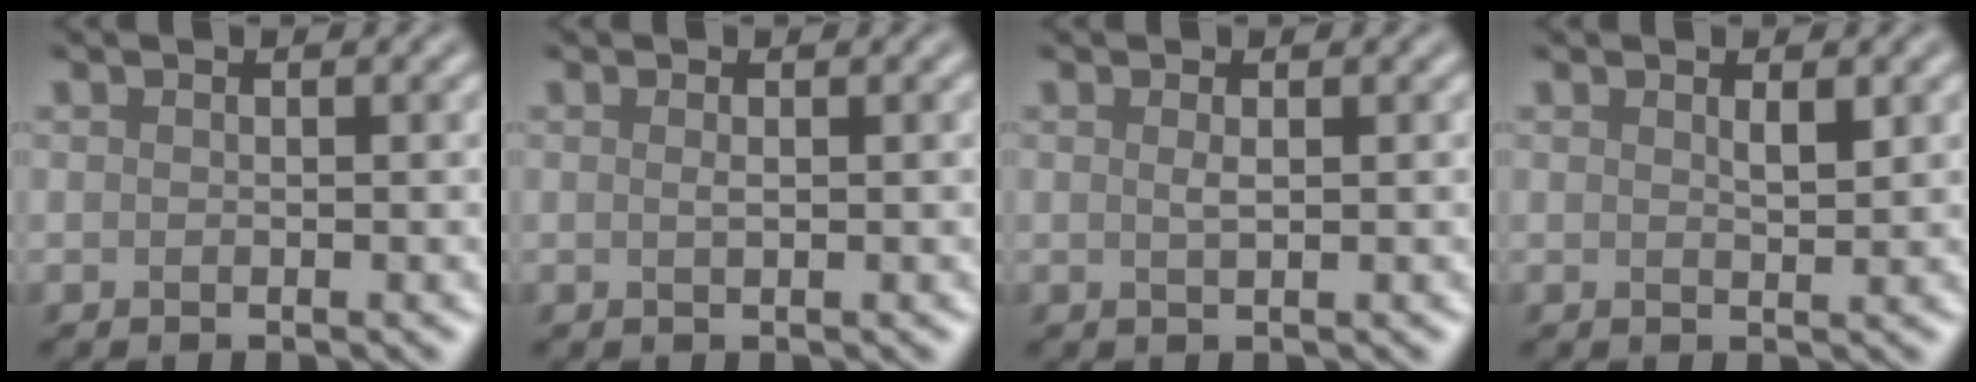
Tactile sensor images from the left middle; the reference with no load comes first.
{"total": 0.5, "force": [0.1, 0.1, 0.5], "torque": [-0.011, 0.002, 0.002]}
{"total": 0.8, "force": [0.2, 0.2, 0.8], "torque": [-0.015, 0.002, 0.004]}
{"total": 1.1, "force": [0.7, 0.2, 0.8], "torque": [-0.014, -0.002, 0.012]}